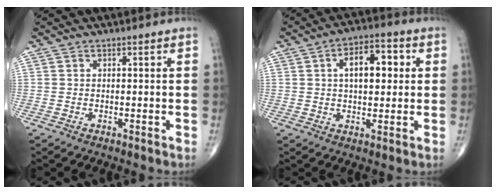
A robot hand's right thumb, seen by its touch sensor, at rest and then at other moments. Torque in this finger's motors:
{"motor_torque": [1.28, 3.72, 1.32, 0.46, 0.13]}